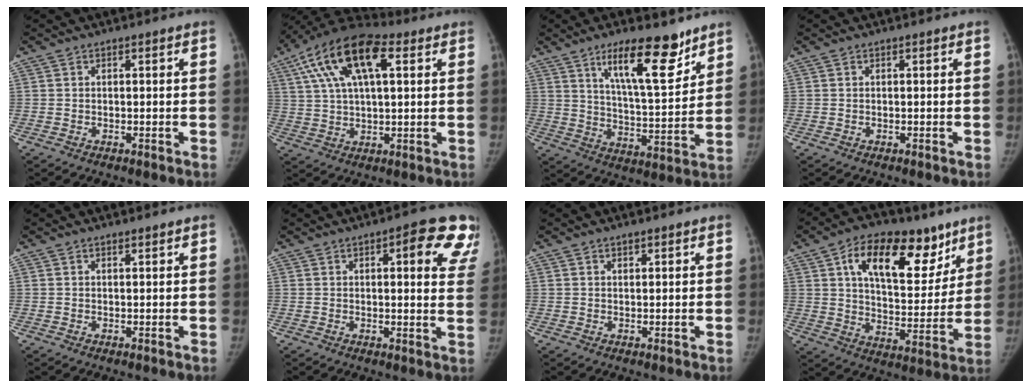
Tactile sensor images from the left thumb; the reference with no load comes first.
{"total": 17.3, "force": [6.6, 7.7, 14.0], "torque": [-0.254, 0.021, 0.112]}
{"total": 15.3, "force": [9.8, 4.5, 10.9], "torque": [-0.145, -0.065, 0.164]}
{"total": 0.0}
{"total": 0.5, "force": [0.5, 0.1, 0.2], "torque": [-0.004, -0.004, 0.011]}
{"total": 13.9, "force": [6.5, 4.5, 11.4], "torque": [-0.100, -0.020, 0.063]}
{"total": 1.1, "force": [0.8, 0.5, 0.6], "torque": [-0.003, -0.004, 0.013]}
{"total": 21.6, "force": [11.2, 11.4, 14.6], "torque": [-0.181, -0.027, 0.179]}